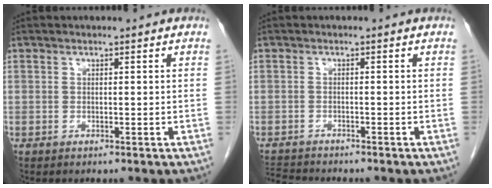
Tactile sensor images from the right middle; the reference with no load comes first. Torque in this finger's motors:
{"motor_torque": [0.04, -0.03, 0.00, -0.01]}